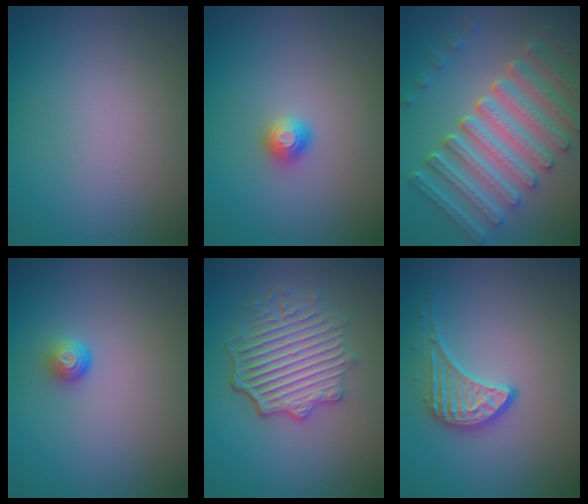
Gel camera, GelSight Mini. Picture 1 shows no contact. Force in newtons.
{"total": 1.3, "press": 1.2, "slide": 0.5}
{"total": 7.9, "press": 6.0, "slide": 5.1}
{"total": 1.5, "press": 1.0, "slide": 1.1}
{"total": 5.7, "press": 4.4, "slide": 3.5}
{"total": 2.7, "press": 2.2, "slide": 1.6}